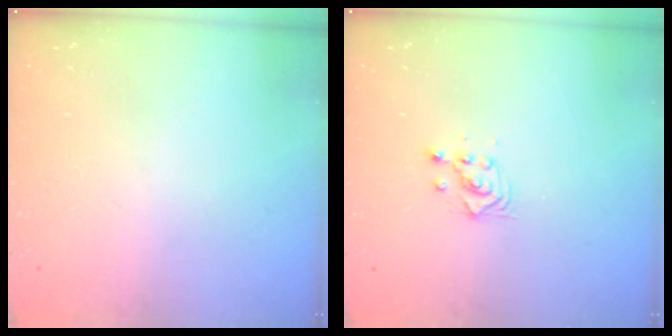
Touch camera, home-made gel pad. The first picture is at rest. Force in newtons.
{"total": 2.3, "press": 2.3, "slide": 0.2}